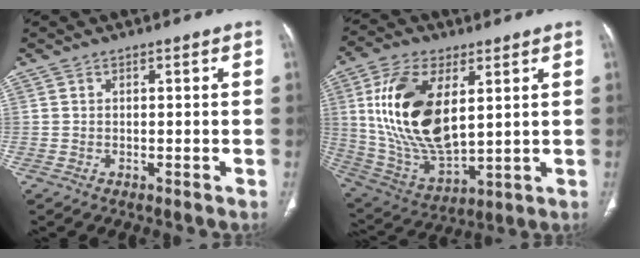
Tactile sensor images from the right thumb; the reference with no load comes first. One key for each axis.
{"total": 20.5, "fx": 5.0, "fy": 10.5, "fz": 16.9, "tx": -0.321, "ty": -0.025, "tz": 0.104}